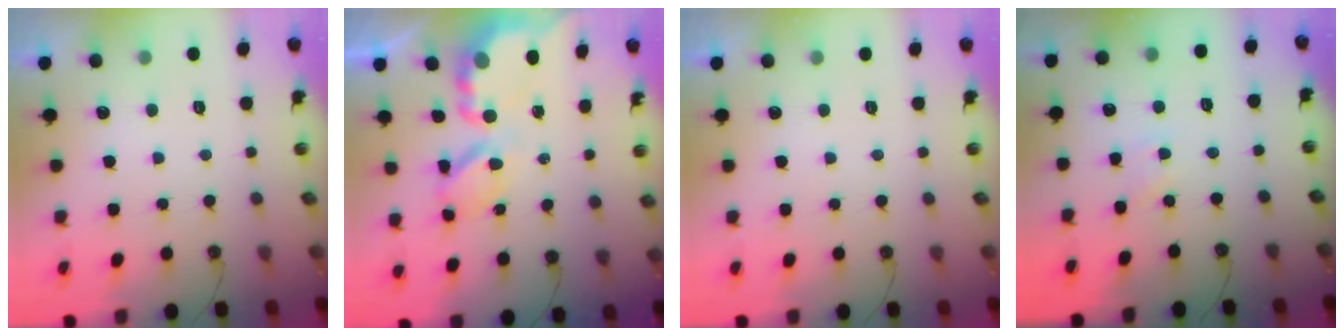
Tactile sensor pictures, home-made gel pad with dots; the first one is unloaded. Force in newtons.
{"total": 8.3, "press": 8.2, "slide": 0.7}
{"total": 0.0}
{"total": 3.2, "press": 3.2, "slide": 0.4}